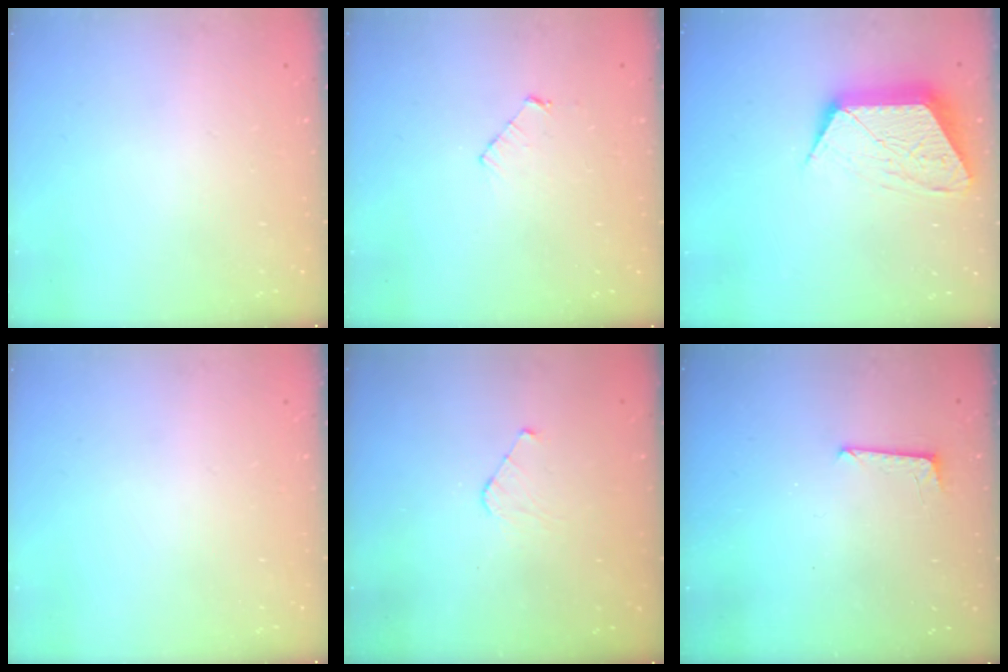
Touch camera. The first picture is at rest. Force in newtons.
{"total": 3.6, "press": 3.6, "slide": 0.3}
{"total": 12.3, "press": 12.2, "slide": 0.7}
{"total": 0.0}
{"total": 4.0, "press": 4.0, "slide": 0.3}
{"total": 5.1, "press": 5.0, "slide": 0.4}